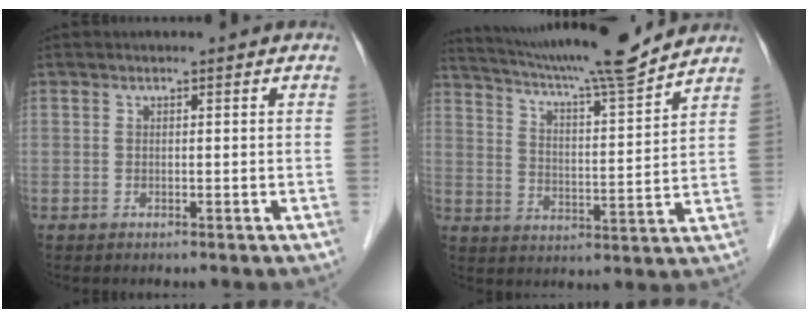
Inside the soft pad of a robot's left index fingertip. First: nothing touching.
{"total": 15.8, "force": [14.4, -0.5, 6.6], "torque": [-0.121, -0.010, 0.219]}